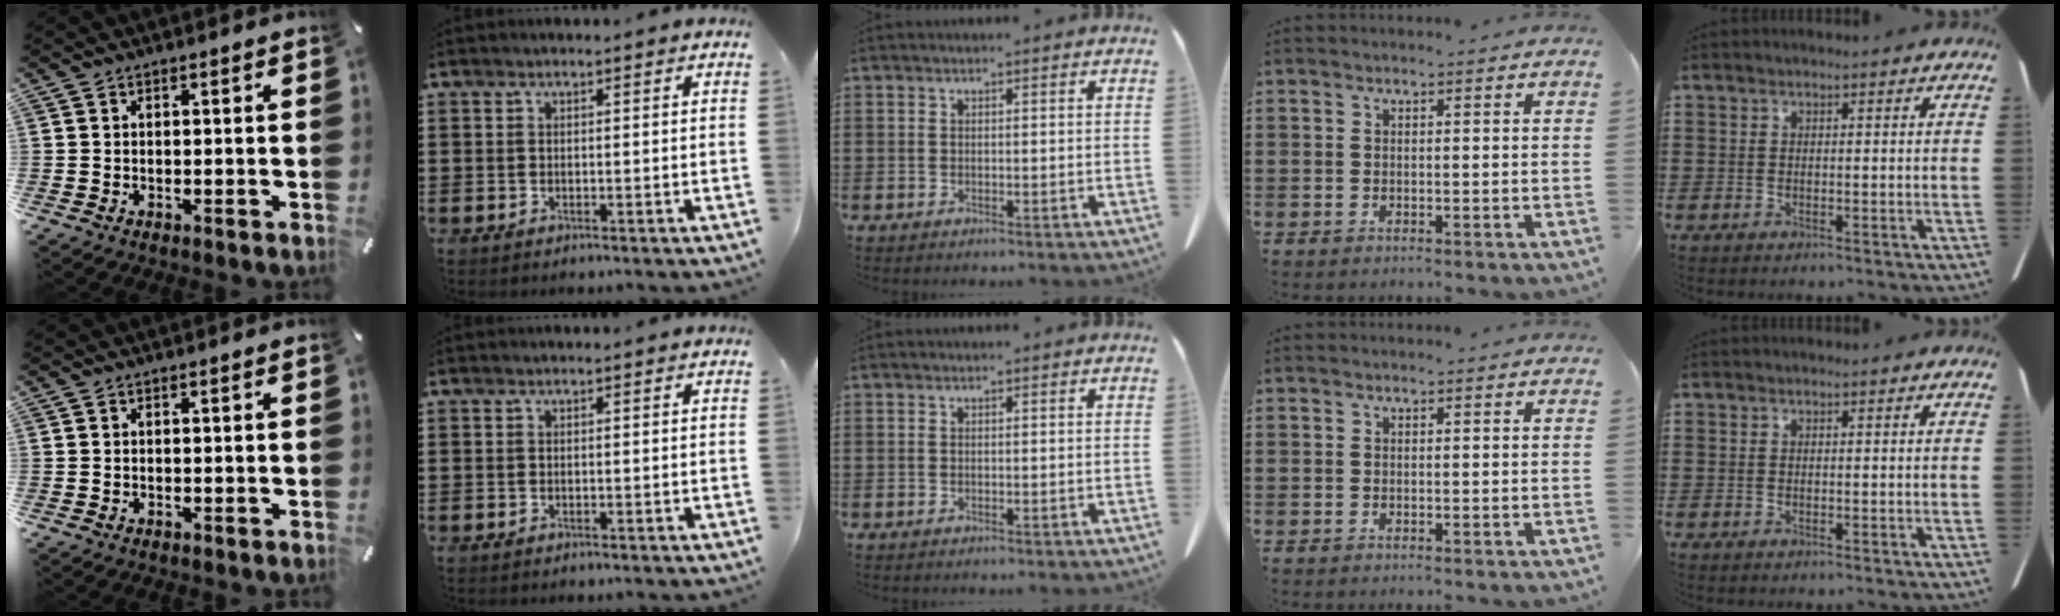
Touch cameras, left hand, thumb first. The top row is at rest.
{}